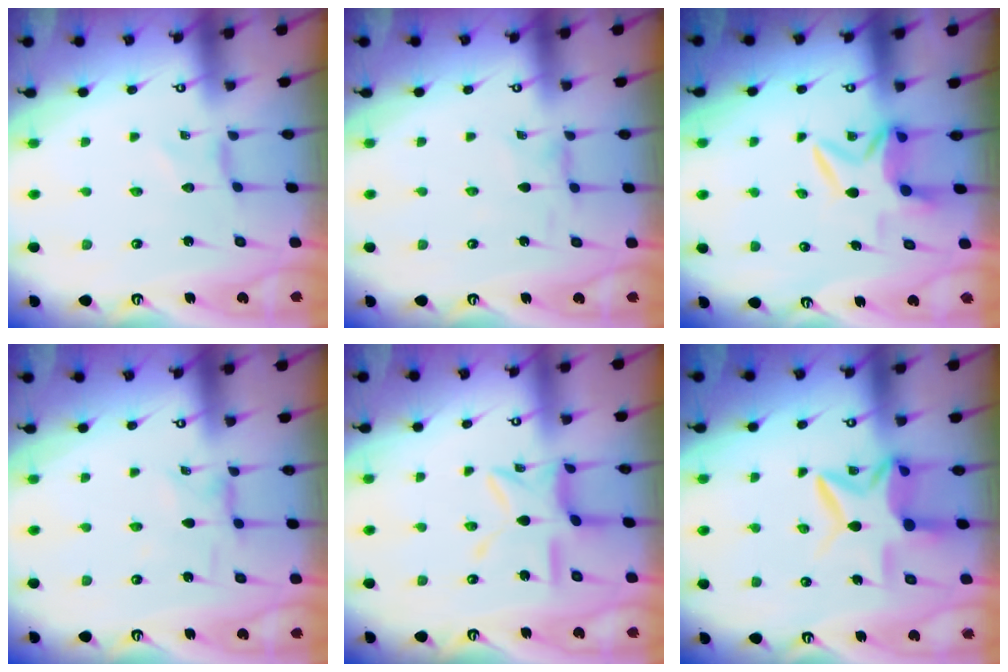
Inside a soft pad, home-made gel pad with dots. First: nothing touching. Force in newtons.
{"total": 1.7, "press": 1.7, "slide": 0.5}
{"total": 6.7, "press": 6.6, "slide": 1.0}
{"total": 1.7, "press": 1.6, "slide": 0.2}
{"total": 11.7, "press": 11.7, "slide": 1.0}
{"total": 10.9, "press": 10.8, "slide": 1.5}